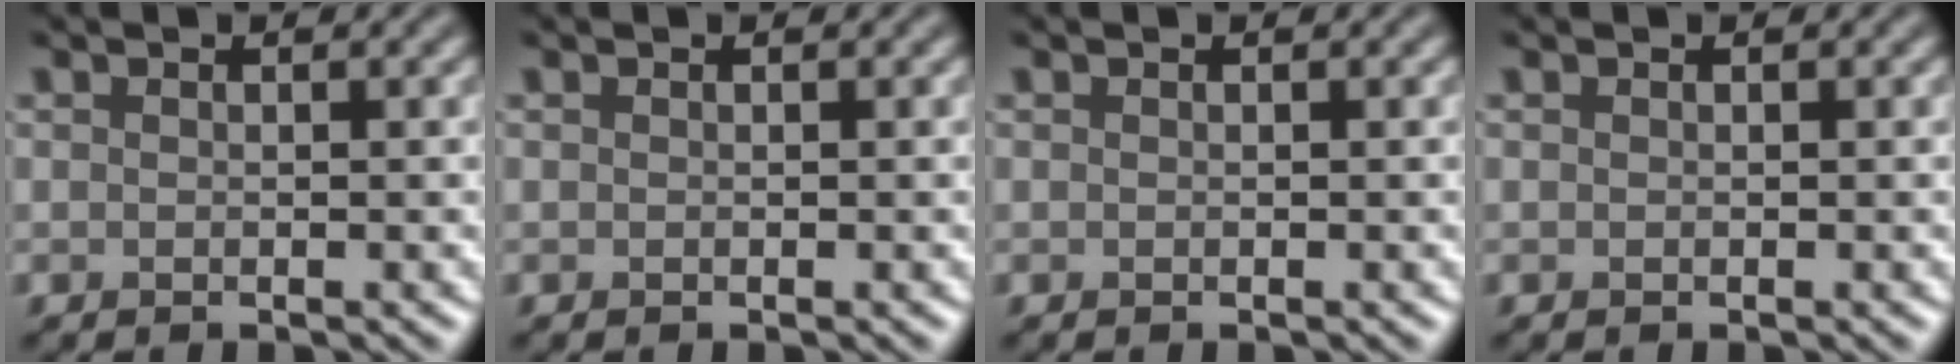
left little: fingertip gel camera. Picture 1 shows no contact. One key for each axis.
{"total": 0.0}
{"total": 0.0}
{"total": 0.0}